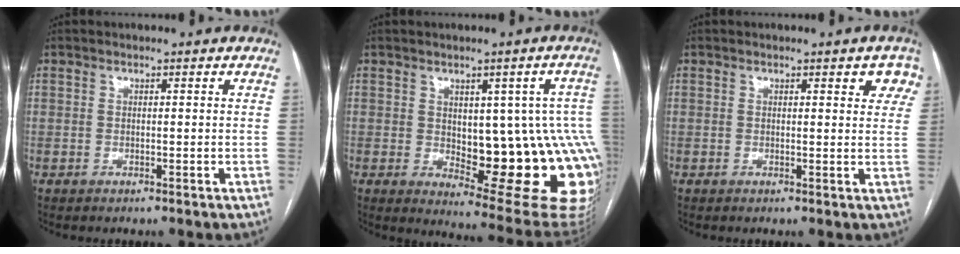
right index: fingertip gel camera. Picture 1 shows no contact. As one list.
[{"total": 18.7, "force": [-1.6, 6.8, 17.4], "torque": [-0.136, 0.013, 0.005]}, {"total": 4.0, "force": [2.1, 1.4, 3.1], "torque": [-0.022, 0.001, 0.017]}]